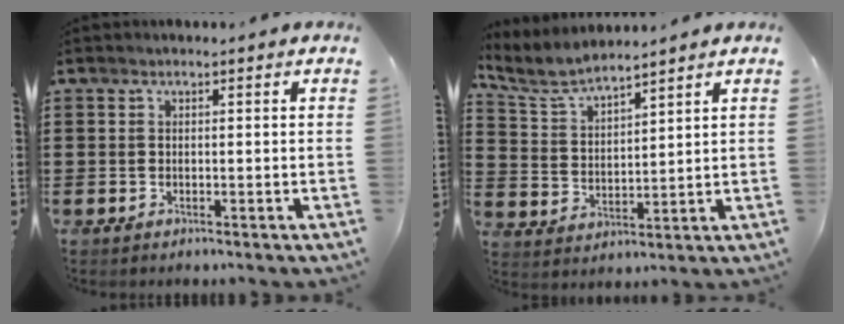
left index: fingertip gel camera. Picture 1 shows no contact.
{"total": 5.7, "force": [5.1, 0.9, 2.3], "torque": [-0.066, -0.019, 0.090]}